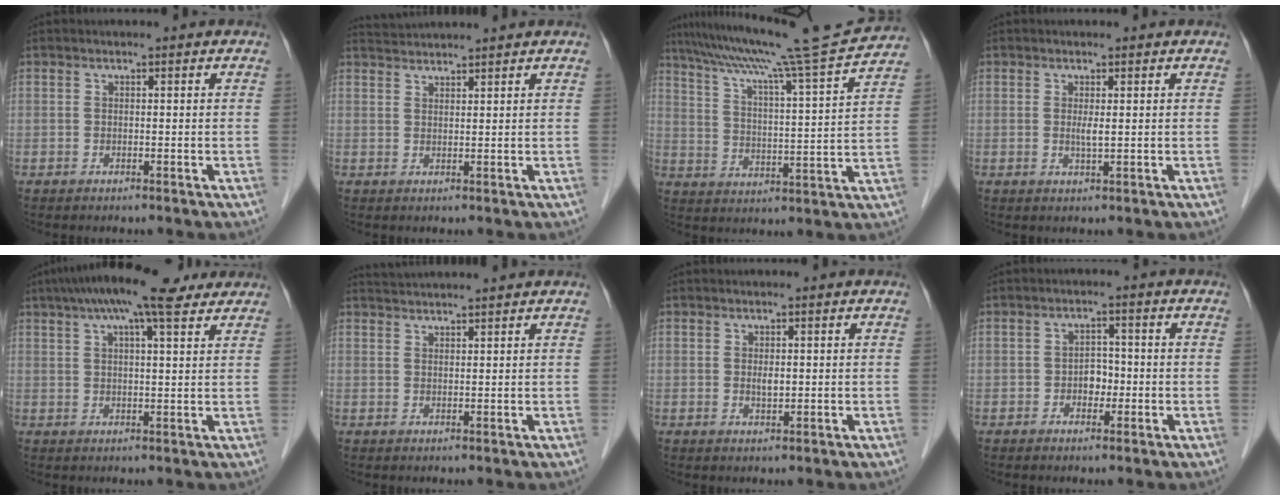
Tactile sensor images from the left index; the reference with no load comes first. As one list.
[{"total": 4.2, "force": [4.1, -0.7, 0.7], "torque": [-0.012, 0.027, 0.072]}, {"total": 18.6, "force": [16.7, -2.6, 7.6], "torque": [-0.138, -0.029, 0.240]}, {"total": 1.5, "force": [0.2, 0.1, 1.4], "torque": [-0.033, -0.003, 0.006]}, {"total": 13.0, "force": [9.3, 2.6, 8.8], "torque": [-0.153, 0.045, 0.144]}, {"total": 5.9, "force": [5.6, -0.6, 1.7], "torque": [-0.029, 0.031, 0.085]}, {"total": 1.4, "force": [0.2, 0.6, 1.3], "torque": [-0.024, -0.003, 0.006]}, {"total": 2.8, "force": [-0.8, 1.9, 1.8], "torque": [-0.024, 0.008, -0.013]}]